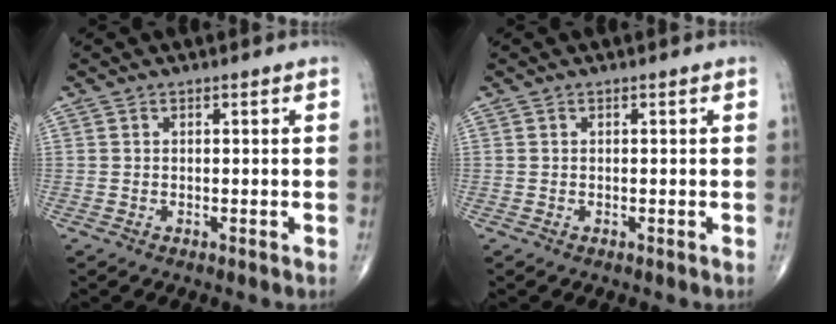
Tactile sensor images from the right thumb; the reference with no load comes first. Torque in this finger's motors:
{"motor_torque": [0.01, 0.02, 0.01, -0.04, 0.02]}